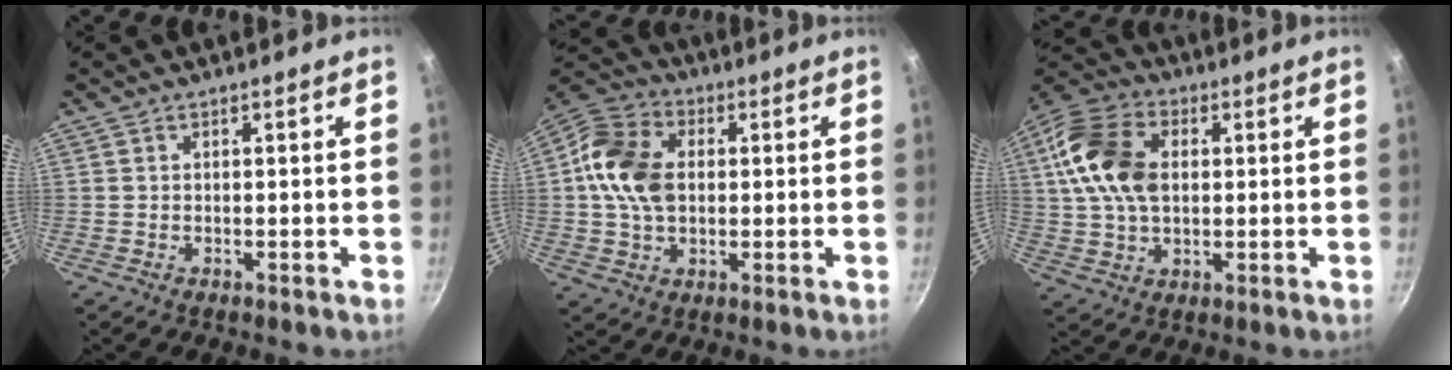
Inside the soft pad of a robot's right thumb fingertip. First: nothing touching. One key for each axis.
{"total": 13.4, "fx": 1.3, "fy": 9.5, "fz": 9.4, "tx": -0.157, "ty": 0.013, "tz": 0.008}
{"total": 15.5, "fx": 2.6, "fy": 10.3, "fz": 11.3, "tx": -0.201, "ty": 0.013, "tz": 0.037}